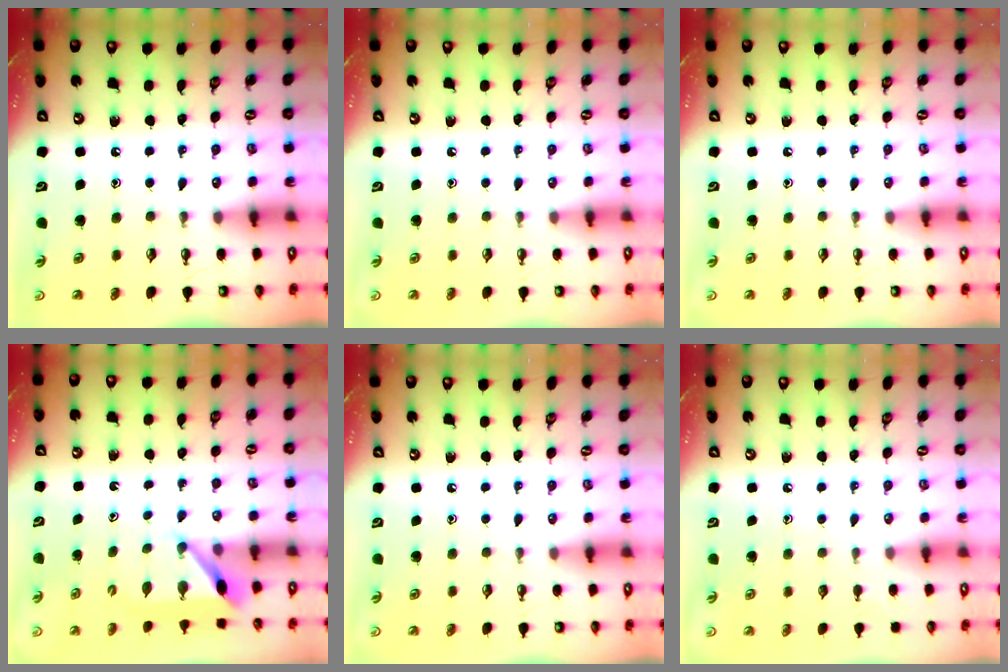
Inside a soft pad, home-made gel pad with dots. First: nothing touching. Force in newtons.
{"total": 0.0}
{"total": 0.0}
{"total": 6.1, "press": 6.1, "slide": 0.7}
{"total": 0.0}
{"total": 2.5, "press": 2.5, "slide": 0.3}